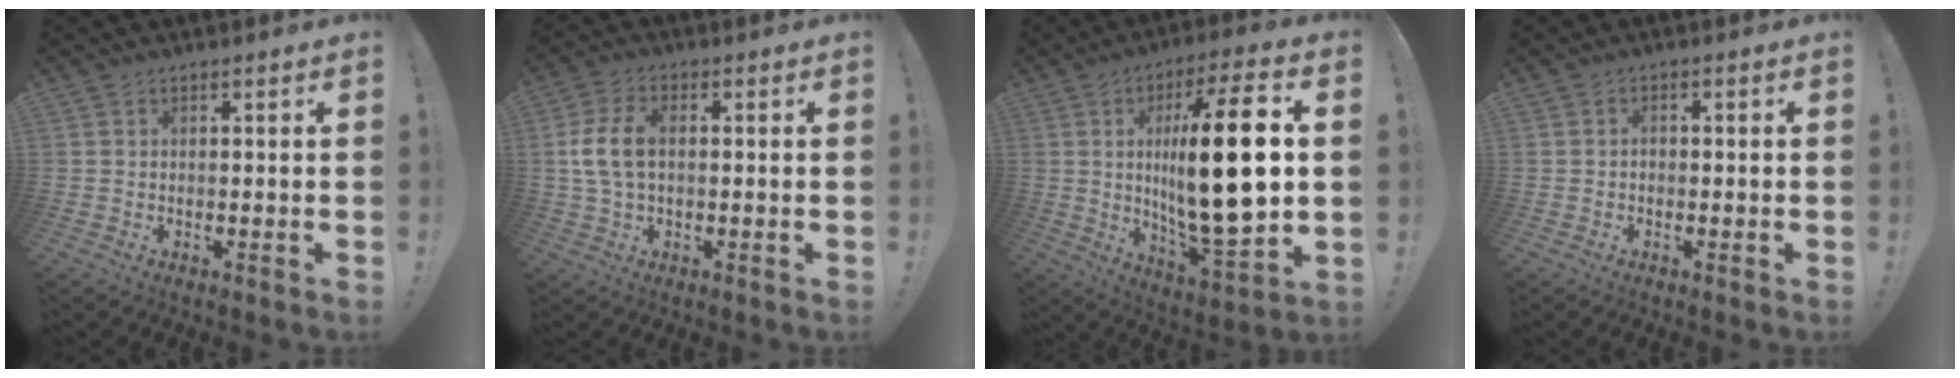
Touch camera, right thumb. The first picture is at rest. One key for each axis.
{"total": 8.8, "fx": 0.5, "fy": 5.4, "fz": 6.9, "tx": -0.139, "ty": 0.007, "tz": 0.014}
{"total": 24.3, "fx": 2.4, "fy": 7.0, "fz": 23.1, "tx": -0.385, "ty": -0.021, "tz": 0.027}
{"total": 1.0, "fx": -0.6, "fy": 0.8, "fz": 0.3, "tx": -0.005, "ty": 0.004, "tz": -0.012}